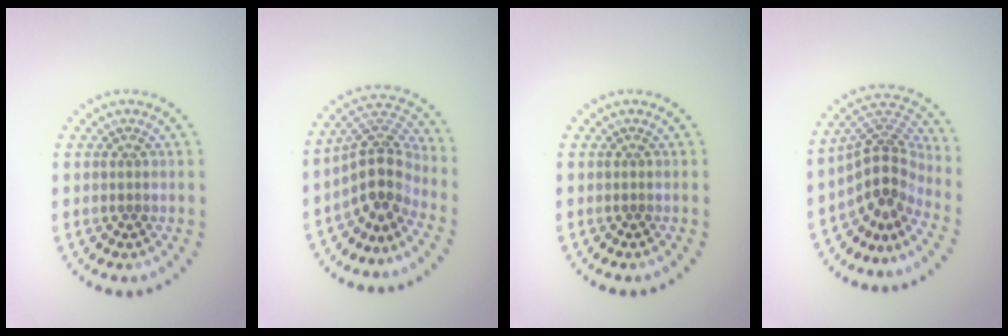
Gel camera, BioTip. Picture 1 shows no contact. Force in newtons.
{"total": 4.2, "press": 3.1, "slide": 2.8}
{"total": 0.0}
{"total": 4.2, "press": 2.9, "slide": 3.1}